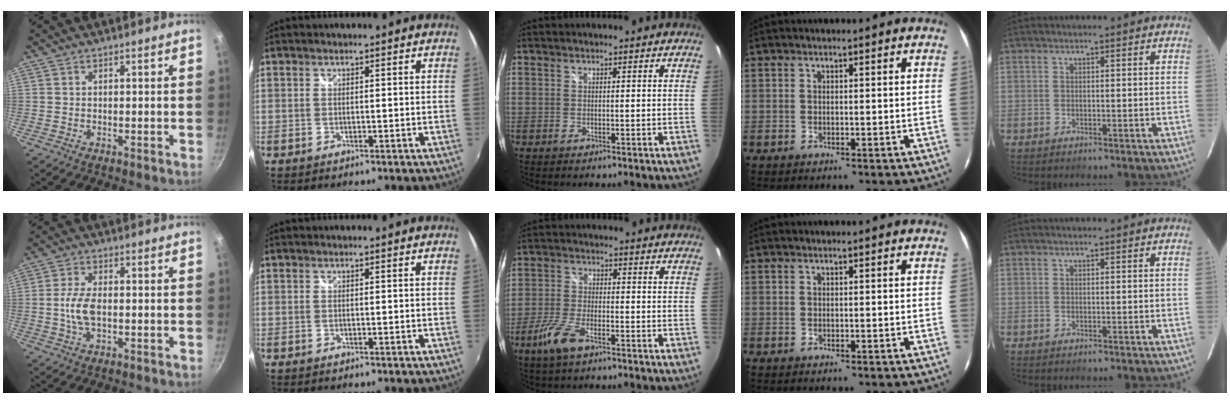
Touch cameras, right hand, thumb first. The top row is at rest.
{"thumb": {"total": 5.8, "force": [-0.4, 3.0, 5.0], "torque": [-0.101, 0.009, -0.012]}, "middle": {"total": 6.6, "force": [-4.0, 2.4, 4.6], "torque": [-0.114, -0.007, -0.081]}}